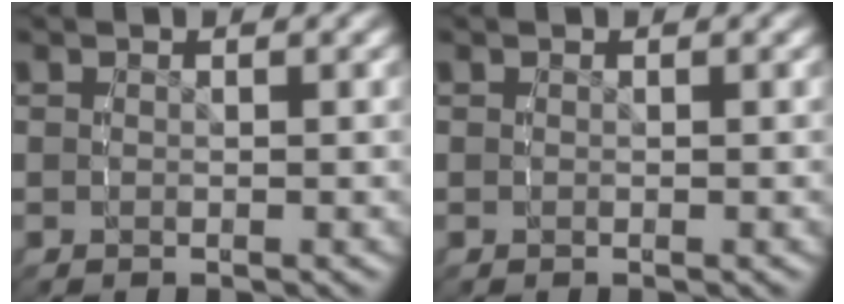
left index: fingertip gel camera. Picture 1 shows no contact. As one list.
[{"total": 0.0}]